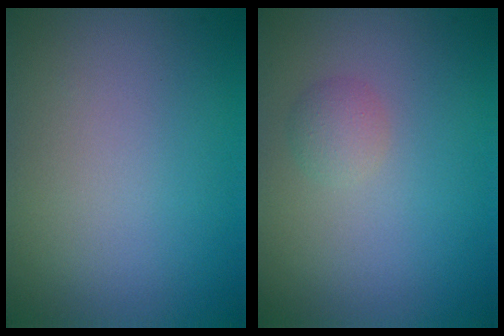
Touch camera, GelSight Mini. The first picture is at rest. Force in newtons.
{"total": 1.3, "press": 1.3, "slide": 0.0}